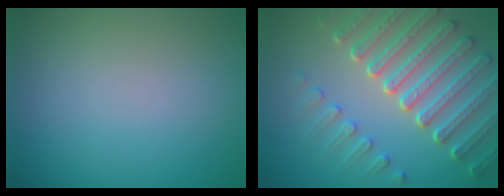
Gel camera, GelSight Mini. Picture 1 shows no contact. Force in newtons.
{"total": 7.4, "press": 5.7, "slide": 4.7}